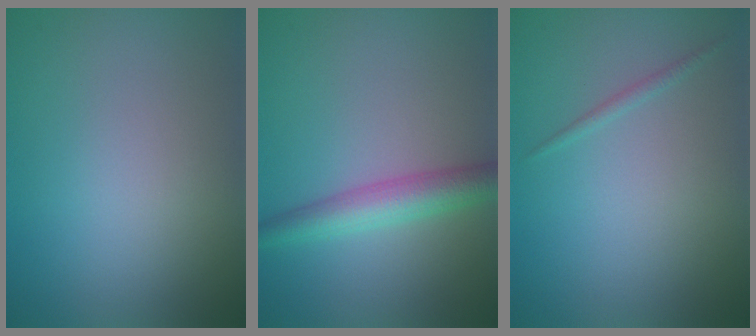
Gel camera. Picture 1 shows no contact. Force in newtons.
{"total": 3.9, "press": 3.9, "slide": 0.0}
{"total": 0.7, "press": 0.7, "slide": 0.0}